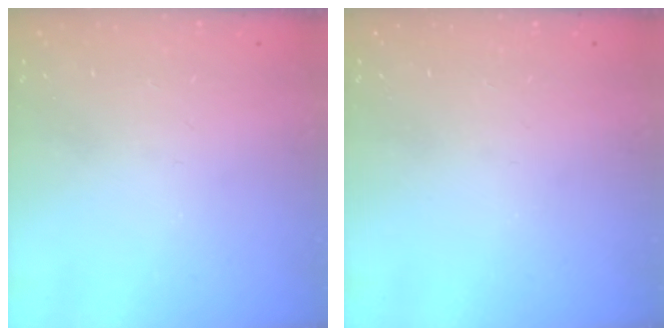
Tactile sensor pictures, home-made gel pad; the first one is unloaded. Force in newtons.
{"total": 0.0}